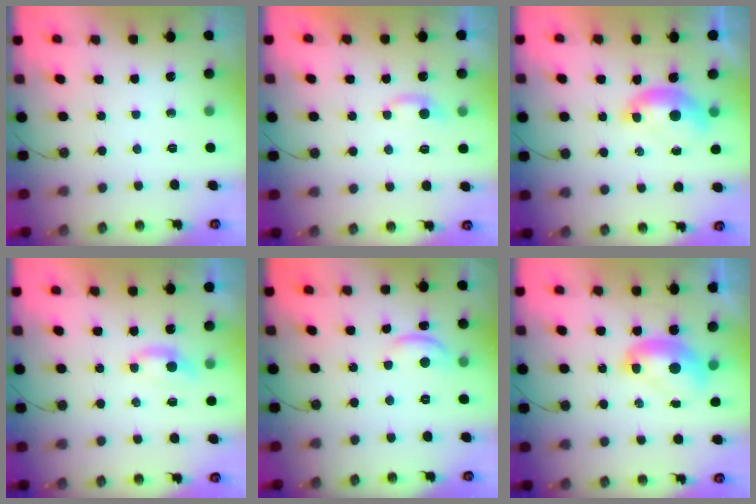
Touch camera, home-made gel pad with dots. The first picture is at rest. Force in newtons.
{"total": 2.3, "press": 2.2, "slide": 0.5}
{"total": 1.8, "press": 1.7, "slide": 0.7}
{"total": 1.6, "press": 1.5, "slide": 0.4}
{"total": 2.0, "press": 2.0, "slide": 0.4}
{"total": 2.4, "press": 2.4, "slide": 0.3}